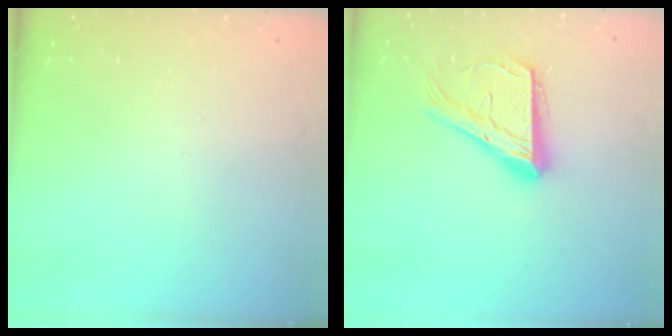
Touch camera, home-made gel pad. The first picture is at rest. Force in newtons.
{"total": 17.9, "press": 17.8, "slide": 1.9}